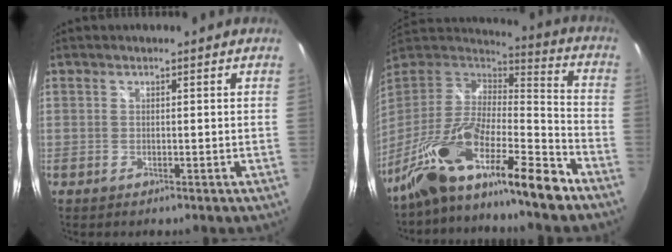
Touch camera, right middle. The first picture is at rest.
{"total": 21.6, "force": [-15.6, 4.2, 14.4], "torque": [-0.260, -0.035, -0.276]}